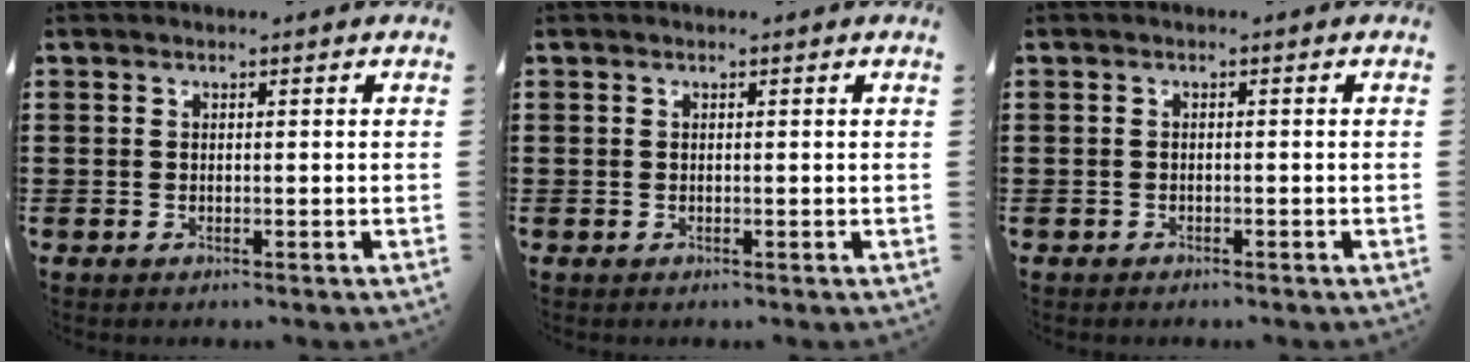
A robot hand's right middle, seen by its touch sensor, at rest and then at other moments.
{"total": 0.0}
{"total": 0.6, "force": [-0.5, 0.2, 0.0], "torque": [0.000, 0.002, -0.012]}